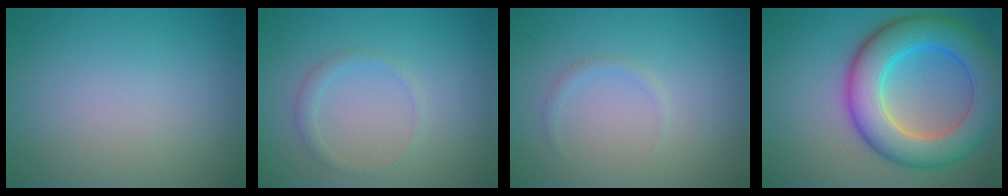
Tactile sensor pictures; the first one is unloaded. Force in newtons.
{"total": 1.2, "press": 1.1, "slide": 0.1}
{"total": 0.7, "press": 0.7, "slide": 0.1}
{"total": 9.2, "press": 9.2, "slide": 0.2}